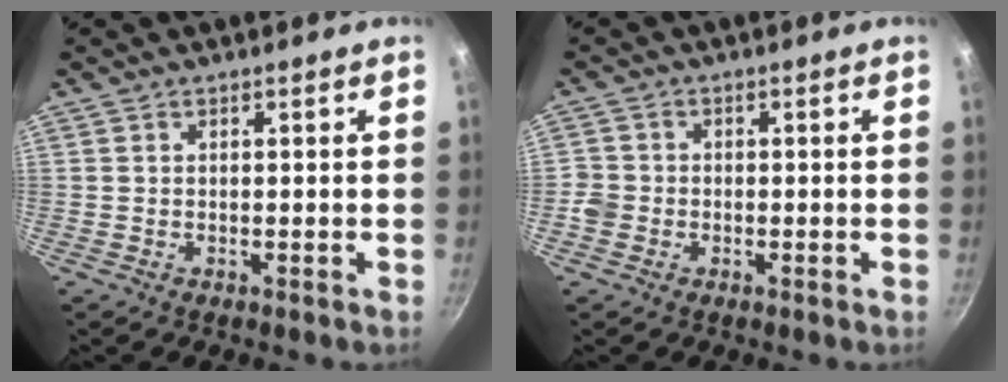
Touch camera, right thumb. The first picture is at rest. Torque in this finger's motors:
{"motor_torque": [0.49, 0.42, 0.29, 0.45, -0.03]}